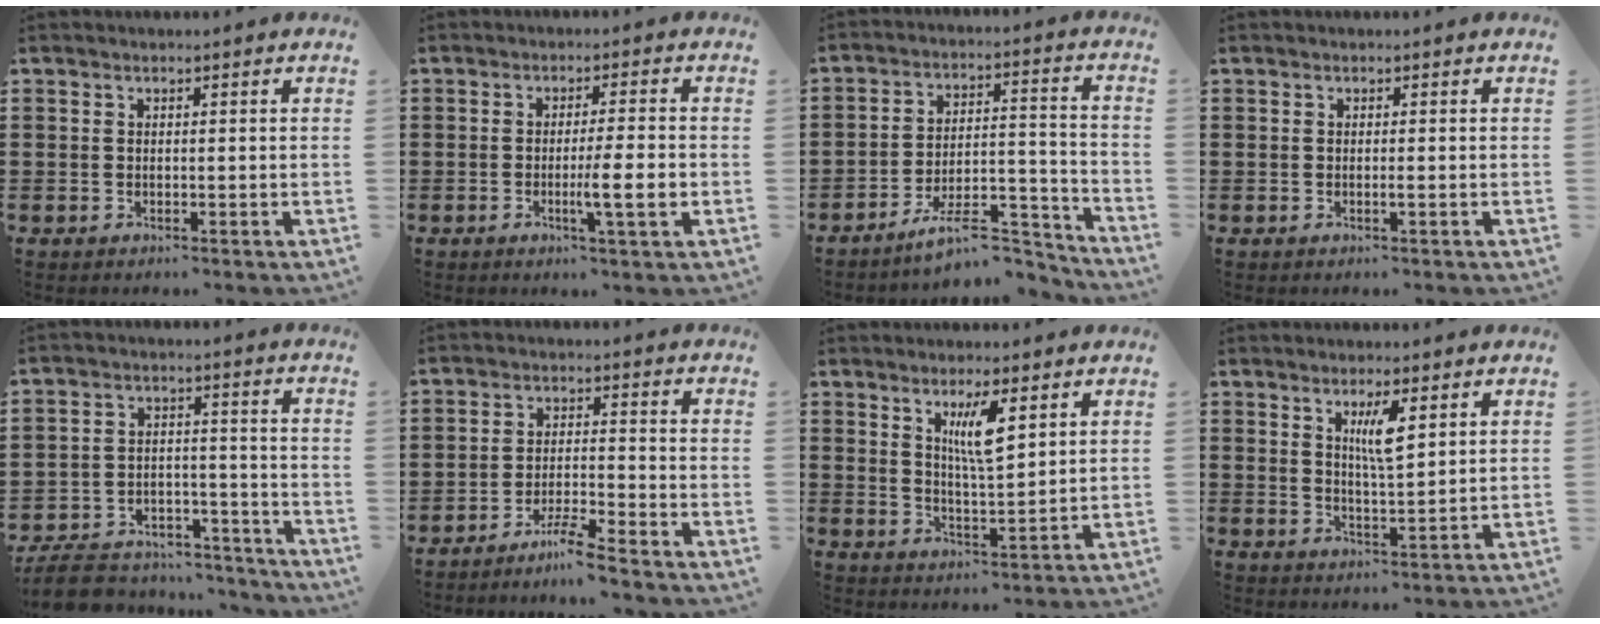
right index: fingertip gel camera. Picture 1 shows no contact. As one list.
[{"total": 6.2, "force": [-1.5, 0.4, 6.0], "torque": [-0.097, -0.008, -0.026]}, {"total": 9.7, "force": [-8.3, 2.1, 4.4], "torque": [-0.068, 0.021, -0.156]}, {"total": 0.5, "force": [-0.2, 0.0, 0.5], "torque": [-0.009, -0.004, -0.003]}, {"total": 8.2, "force": [-7.7, 2.0, 2.3], "torque": [-0.044, 0.022, -0.148]}, {"total": 4.9, "force": [-4.5, -0.6, 1.8], "torque": [-0.046, -0.011, -0.091]}, {"total": 6.0, "force": [2.9, 1.4, 5.1], "torque": [-0.093, -0.002, 0.045]}, {"total": 4.8, "force": [2.2, 1.1, 4.1], "torque": [-0.079, 0.003, 0.035]}]